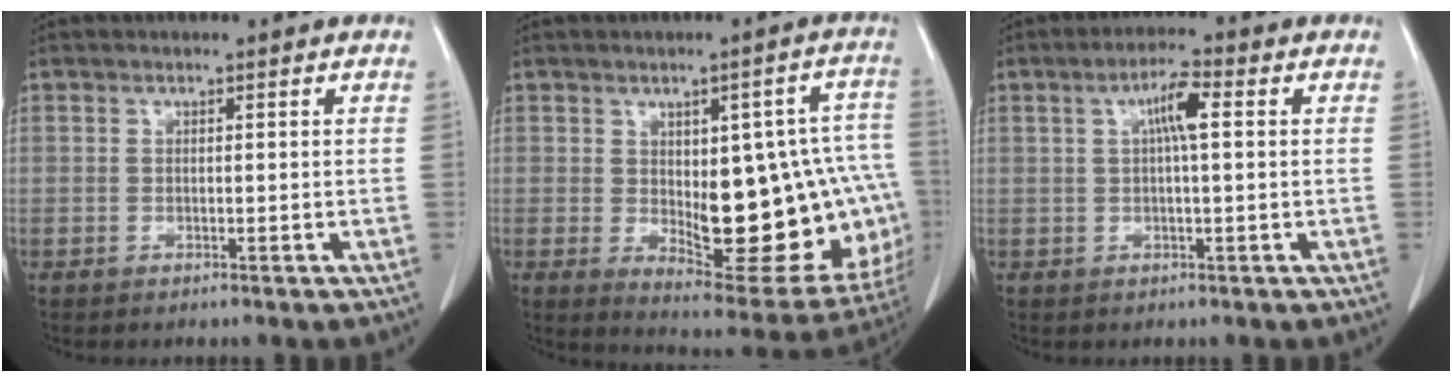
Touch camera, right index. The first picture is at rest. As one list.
[{"total": 21.5, "force": [-1.7, 8.1, 19.9], "torque": [-0.186, 0.022, 0.012]}, {"total": 4.7, "force": [1.1, 0.5, 4.5], "torque": [-0.082, 0.010, 0.017]}]